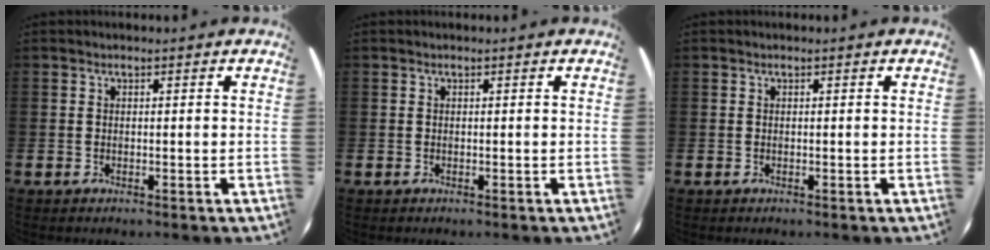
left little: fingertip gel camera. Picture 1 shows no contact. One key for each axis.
{"total": 0.0}
{"total": 0.0}